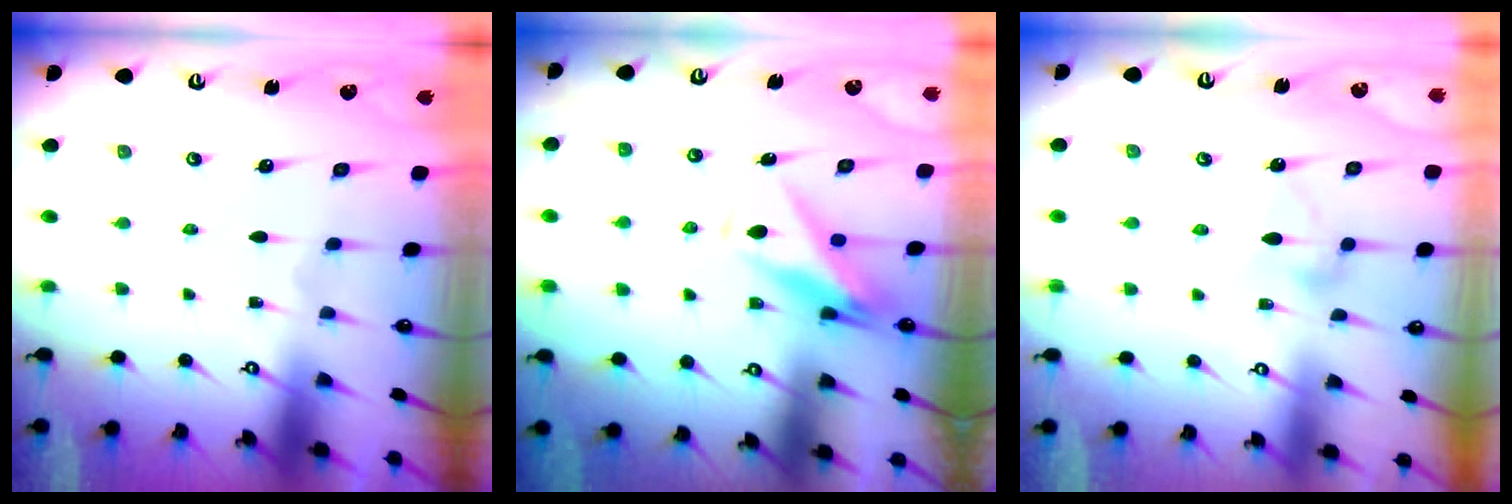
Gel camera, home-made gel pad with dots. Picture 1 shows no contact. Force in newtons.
{"total": 10.0, "press": 9.9, "slide": 1.7}
{"total": 8.1, "press": 8.1, "slide": 0.4}